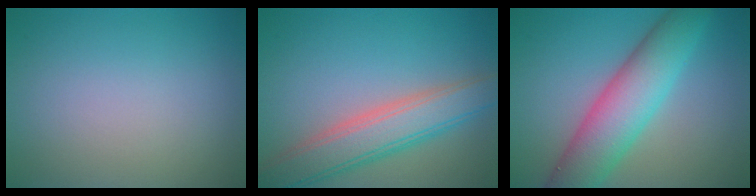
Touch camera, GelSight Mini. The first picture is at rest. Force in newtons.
{"total": 6.0, "press": 6.0, "slide": 0.4}
{"total": 7.9, "press": 7.9, "slide": 0.3}